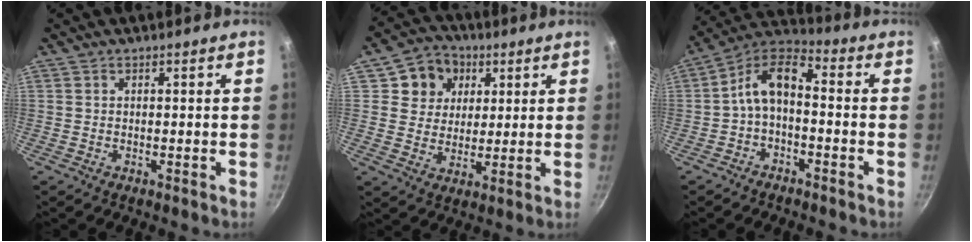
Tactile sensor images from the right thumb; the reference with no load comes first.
{"total": 9.9, "force": [3.7, 8.6, 3.3], "torque": [-0.017, -0.001, 0.059]}
{"total": 9.1, "force": [-1.8, 4.8, 7.5], "torque": [-0.141, 0.052, -0.045]}